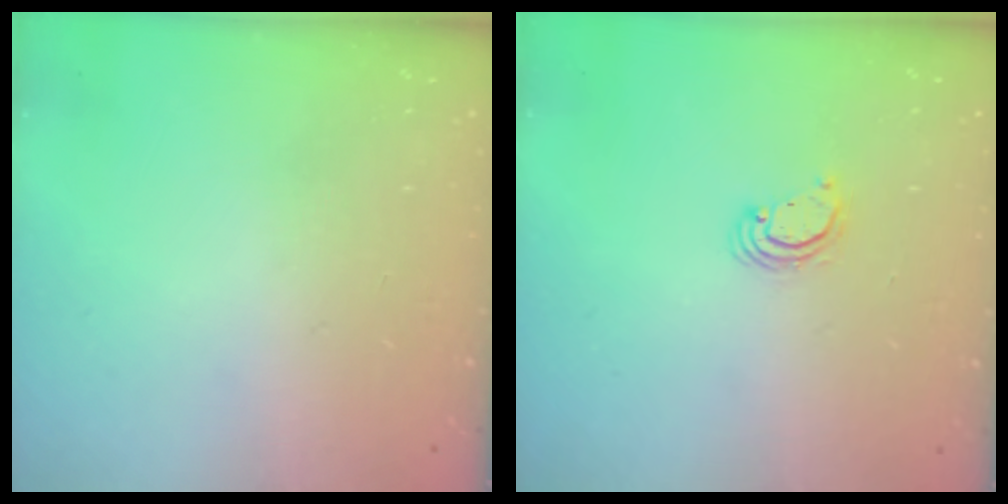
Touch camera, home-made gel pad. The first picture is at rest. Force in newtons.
{"total": 2.8, "press": 2.8, "slide": 0.2}